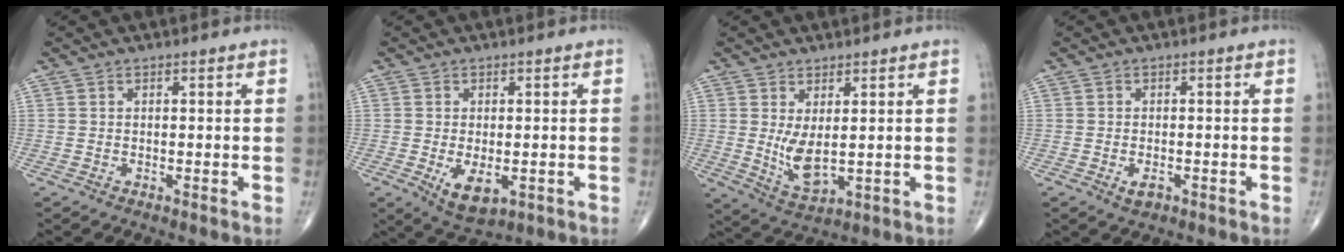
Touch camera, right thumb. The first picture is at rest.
{"total": 6.2, "force": [-1.6, 3.3, 5.0], "torque": [-0.077, -0.013, -0.015]}
{"total": 6.4, "force": [0.8, 2.7, 5.8], "torque": [-0.106, -0.023, 0.029]}
{"total": 2.1, "force": [-1.0, 1.2, 1.5], "torque": [-0.022, 0.001, -0.013]}